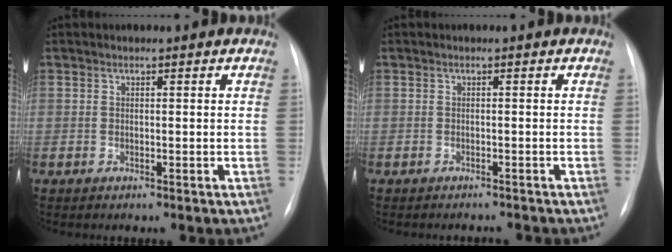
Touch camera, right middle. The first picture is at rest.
{"total": 2.7, "force": [-2.7, 0.5, 0.3], "torque": [0.002, -0.004, -0.032]}